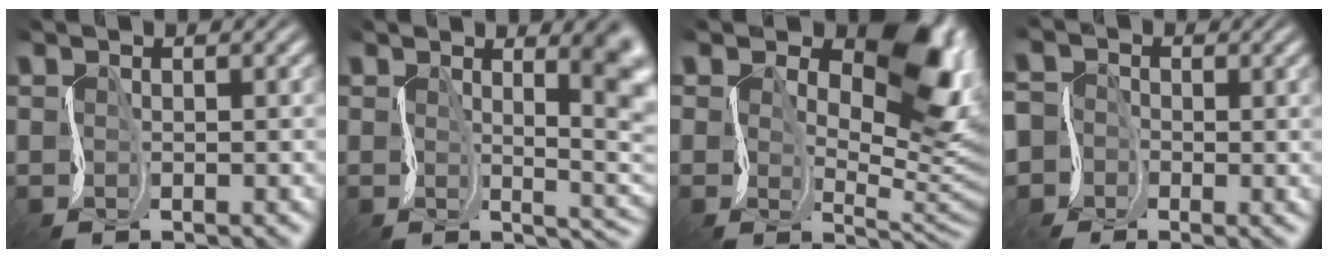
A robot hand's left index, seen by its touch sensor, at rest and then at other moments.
{"total": 6.9, "force": [2.9, 1.8, 6.0], "torque": [-0.051, 0.009, 0.030]}
{"total": 9.9, "force": [4.5, 4.8, 7.3], "torque": [-0.091, -0.013, 0.065]}
{"total": 5.2, "force": [-2.6, 4.6, -0.2], "torque": [-0.009, 0.000, -0.093]}